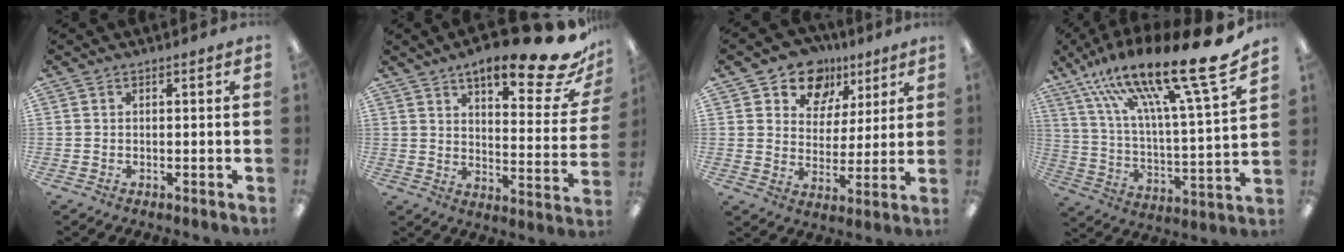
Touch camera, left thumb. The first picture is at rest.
{"total": 18.5, "force": [13.2, 5.4, 11.8], "torque": [-0.161, -0.087, 0.212]}
{"total": 12.1, "force": [8.1, 8.4, 3.1], "torque": [-0.051, -0.052, 0.150]}
{"total": 23.4, "force": [17.3, 4.1, 15.2], "torque": [-0.244, -0.117, 0.277]}